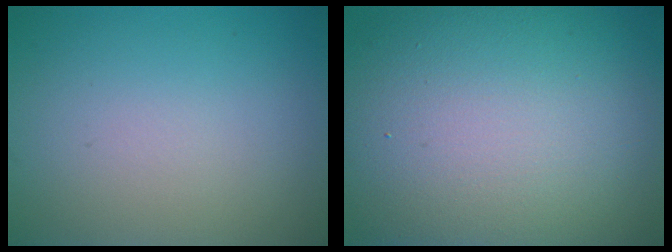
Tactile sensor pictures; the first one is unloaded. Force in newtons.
{"total": 17.0, "press": 16.9, "slide": 1.2}